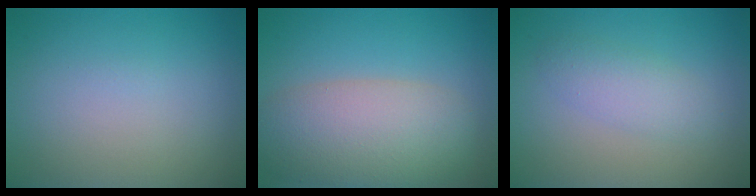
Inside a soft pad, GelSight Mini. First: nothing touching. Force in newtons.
{"total": 7.7, "press": 7.7, "slide": 0.3}
{"total": 2.4, "press": 2.4, "slide": 0.2}